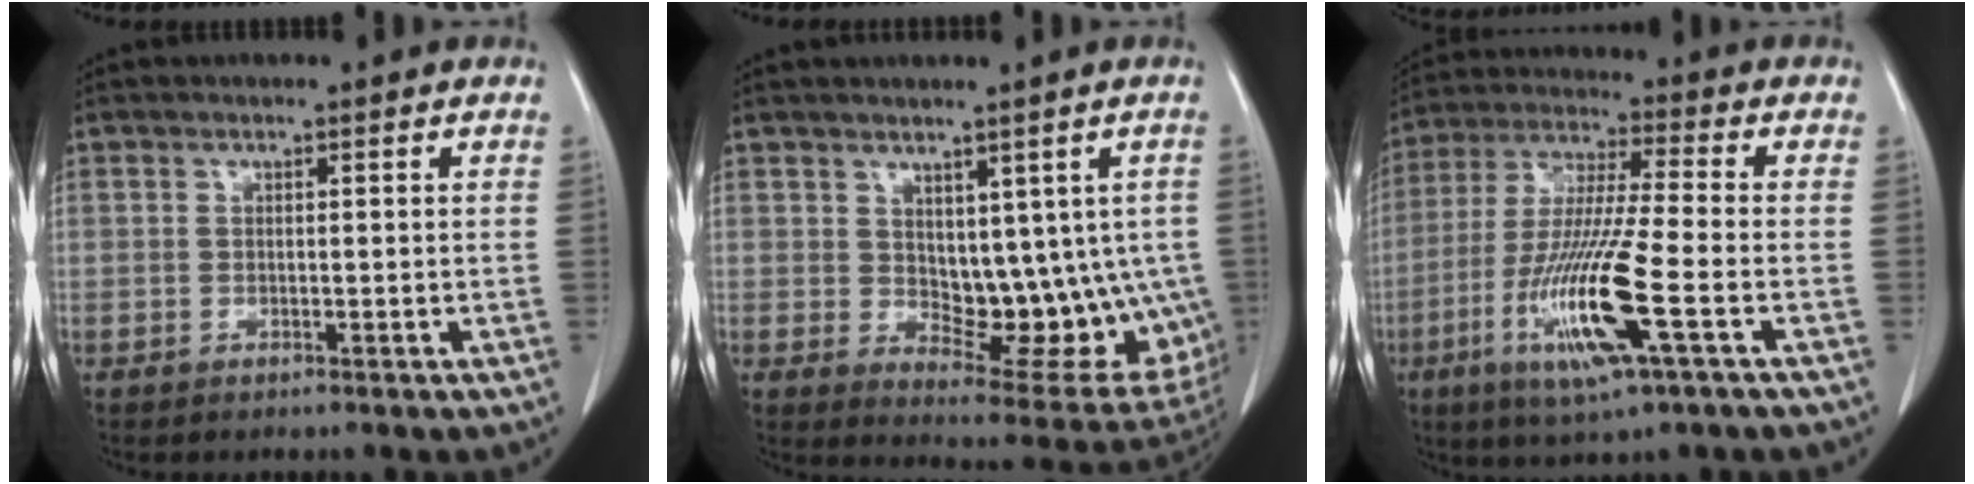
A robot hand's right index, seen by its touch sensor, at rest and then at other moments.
{"total": 13.4, "force": [0.7, 7.3, 11.2], "torque": [-0.125, -0.004, 0.031]}
{"total": 15.2, "force": [-5.3, 0.4, 14.2], "torque": [-0.295, -0.024, -0.101]}